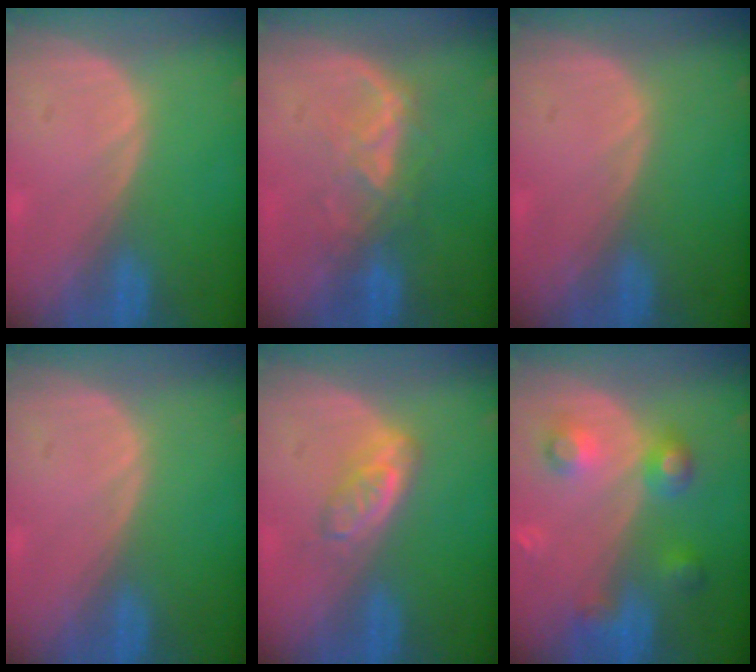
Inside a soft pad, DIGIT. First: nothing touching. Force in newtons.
{"total": 4.6, "press": 4.6, "slide": 0.6}
{"total": 0.0}
{"total": 0.0}
{"total": 3.9, "press": 3.8, "slide": 0.8}
{"total": 5.9, "press": 5.8, "slide": 0.4}